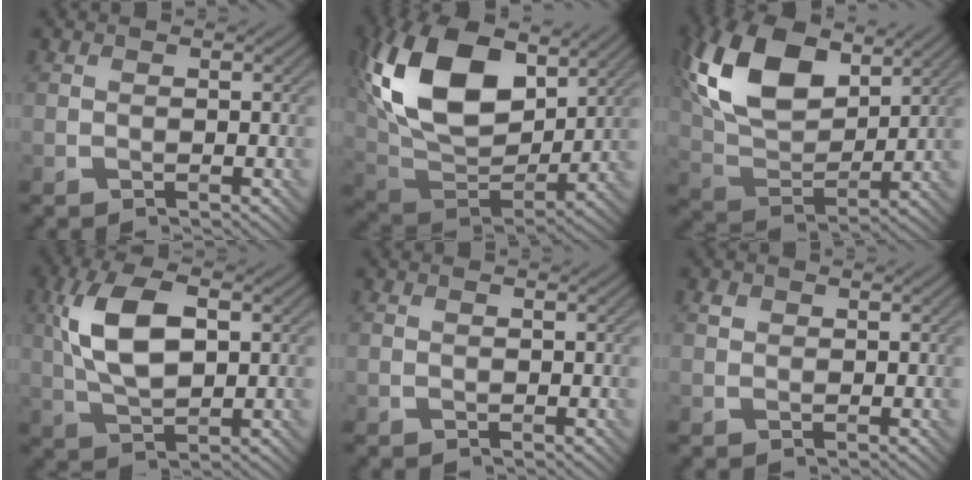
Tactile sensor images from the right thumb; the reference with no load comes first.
{"total": 18.3, "force": [7.3, 10.6, 13.0], "torque": [-0.287, 0.026, 0.125]}
{"total": 15.2, "force": [6.9, 8.2, 10.7], "torque": [-0.242, 0.016, 0.124]}
{"total": 9.8, "force": [2.2, 4.7, 8.3], "torque": [-0.182, 0.011, 0.036]}
{"total": 0.0}
{"total": 0.9, "force": [0.5, 0.7, 0.4], "torque": [-0.007, 0.001, 0.009]}